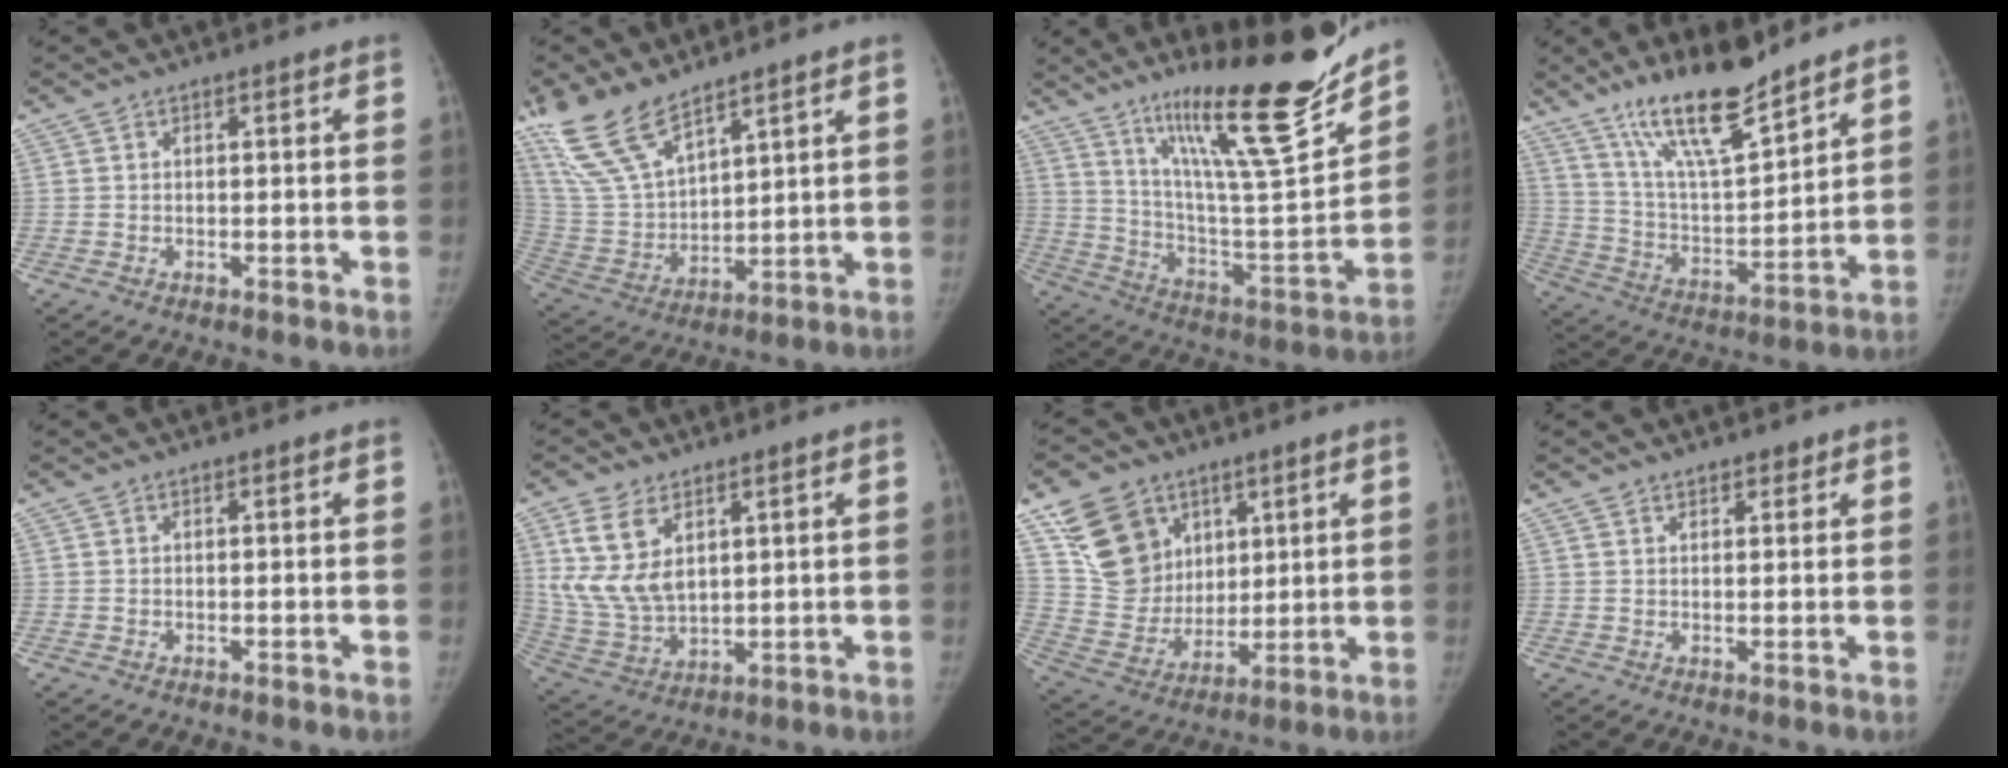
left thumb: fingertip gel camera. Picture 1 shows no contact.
{"total": 15.0, "force": [11.3, 5.7, 8.2], "torque": [-0.155, -0.044, 0.236]}
{"total": 26.4, "force": [18.6, 4.1, 18.3], "torque": [-0.262, -0.101, 0.310]}
{"total": 17.7, "force": [13.4, 4.2, 10.8], "torque": [-0.162, -0.077, 0.246]}
{"total": 0.0}
{"total": 11.9, "force": [4.9, 7.0, 8.3], "torque": [-0.160, -0.018, 0.114]}
{"total": 15.6, "force": [8.3, 11.8, 6.0], "torque": [-0.080, -0.033, 0.168]}
{"total": 2.1, "force": [1.7, 1.1, 0.5], "torque": [0.010, -0.010, 0.022]}